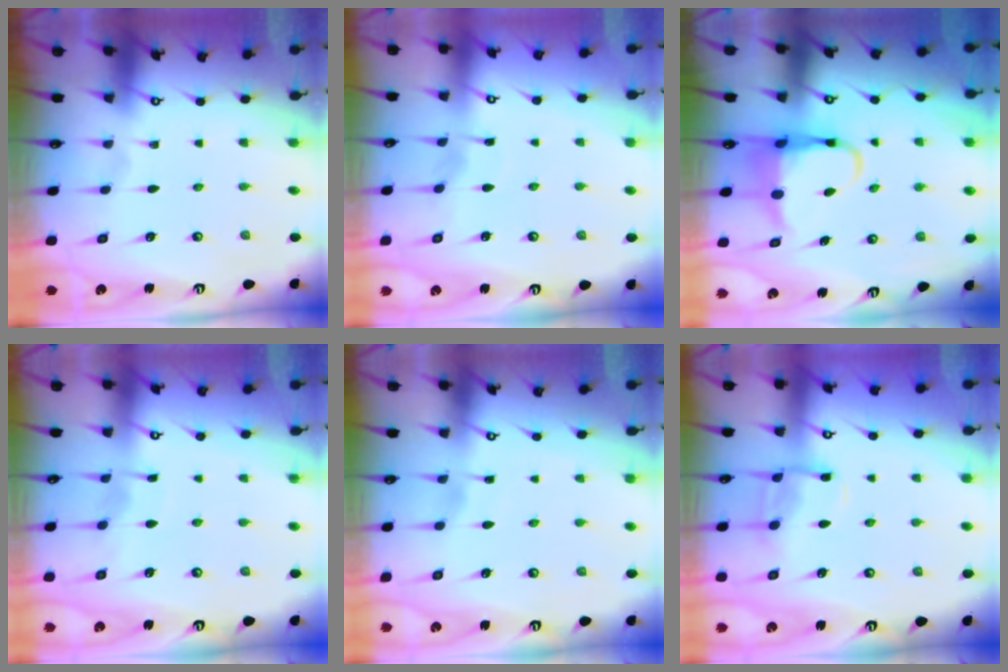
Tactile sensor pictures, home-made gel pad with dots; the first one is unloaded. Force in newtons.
{"total": 2.3, "press": 2.3, "slide": 0.3}
{"total": 6.6, "press": 6.5, "slide": 1.2}
{"total": 4.4, "press": 4.4, "slide": 0.5}
{"total": 2.7, "press": 2.7, "slide": 0.3}
{"total": 9.2, "press": 9.2, "slide": 0.9}